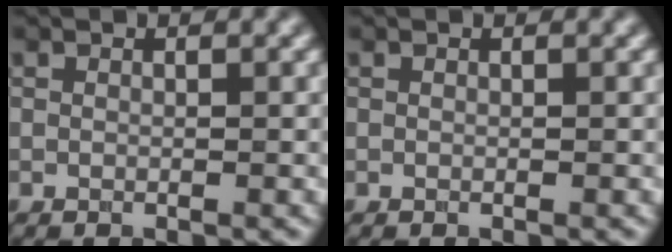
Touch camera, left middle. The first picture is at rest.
{"total": 0.0}